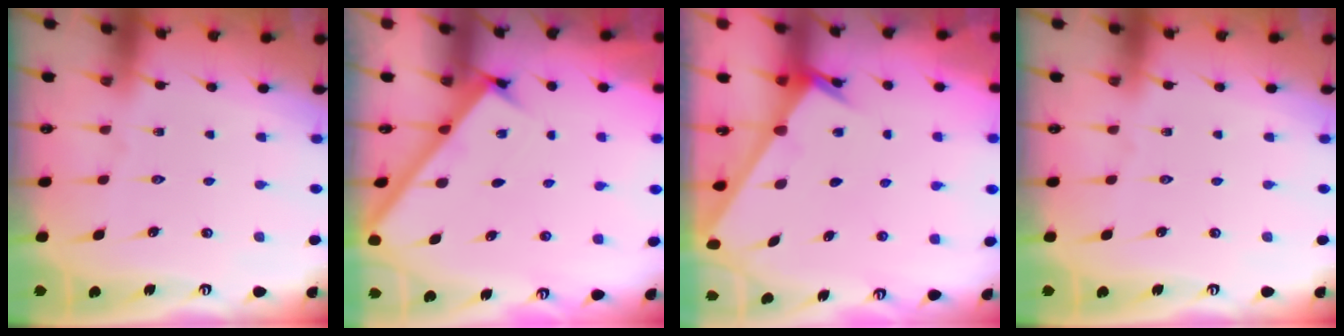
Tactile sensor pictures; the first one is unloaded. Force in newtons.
{"total": 2.7, "press": 2.6, "slide": 0.4}
{"total": 2.4, "press": 2.4, "slide": 0.2}
{"total": 0.0}